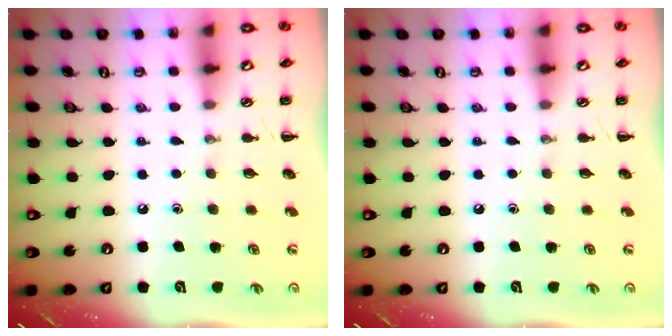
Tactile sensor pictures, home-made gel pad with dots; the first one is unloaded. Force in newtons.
{"total": 0.0}